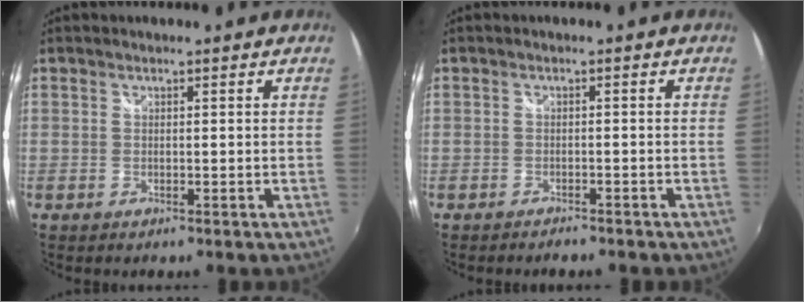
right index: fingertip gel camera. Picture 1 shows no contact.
{"total": 3.1, "force": [-2.8, 0.7, 1.1], "torque": [-0.028, -0.010, -0.040]}